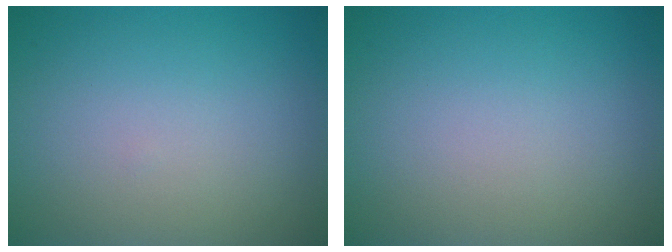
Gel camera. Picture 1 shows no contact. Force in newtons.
{"total": 0.0}